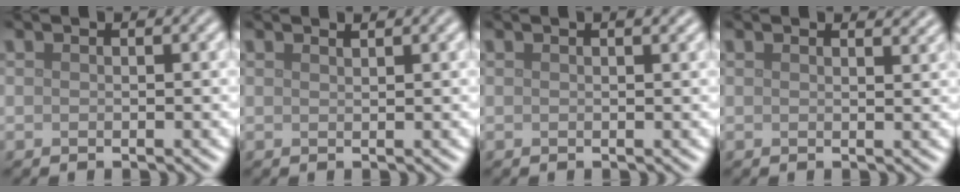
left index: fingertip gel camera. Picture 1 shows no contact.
{"total": 0.9, "force": [0.8, 0.2, 0.4], "torque": [-0.001, 0.000, 0.011]}
{"total": 1.3, "force": [0.9, 0.4, 0.9], "torque": [-0.010, 0.002, 0.012]}
{"total": 1.8, "force": [1.7, 0.5, 0.6], "torque": [-0.005, 0.000, 0.015]}